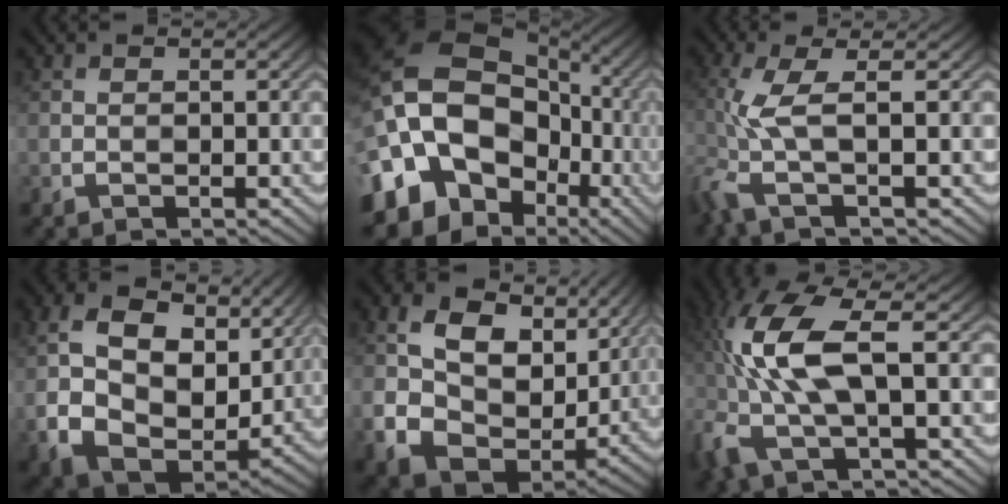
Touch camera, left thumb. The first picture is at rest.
{"total": 23.1, "force": [-4.8, 19.3, 11.8], "torque": [-0.246, -0.012, -0.114]}
{"total": 5.6, "force": [-0.7, 1.0, 5.5], "torque": [-0.135, -0.004, -0.027]}
{"total": 14.6, "force": [3.7, 10.0, 9.9], "torque": [-0.220, 0.005, 0.070]}
{"total": 13.4, "force": [3.2, 9.9, 8.5], "torque": [-0.192, -0.012, 0.068]}
{"total": 11.2, "force": [0.2, 4.1, 10.4], "torque": [-0.259, 0.010, -0.001]}